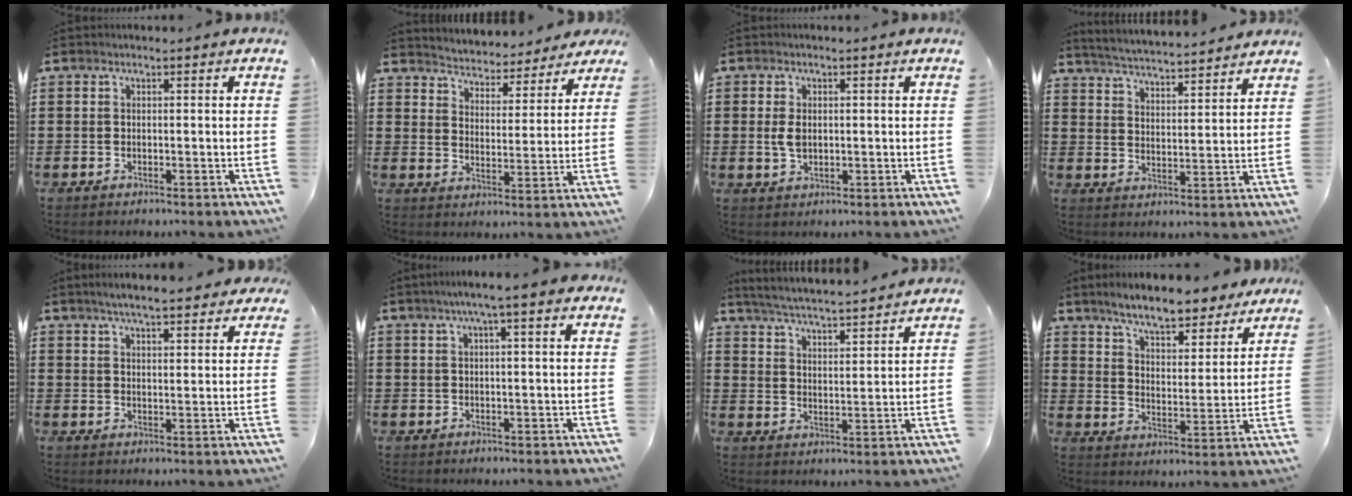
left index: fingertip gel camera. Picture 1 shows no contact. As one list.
[{"total": 3.9, "force": [3.9, -0.1, -0.4], "torque": [-0.019, -0.036, 0.062]}, {"total": 3.0, "force": [0.1, 1.7, 2.4], "torque": [-0.065, -0.001, -0.003]}, {"total": 3.9, "force": [3.8, -0.6, 0.4], "torque": [-0.028, -0.032, 0.061]}, {"total": 4.6, "force": [4.1, 0.6, 1.9], "torque": [-0.049, -0.006, 0.074]}, {"total": 3.6, "force": [1.9, -0.2, 3.0], "torque": [-0.062, 0.004, 0.032]}, {"total": 4.4, "force": [4.3, -0.6, 1.0], "torque": [-0.042, -0.034, 0.069]}, {"total": 7.5, "force": [6.8, 0.8, 3.2], "torque": [-0.088, -0.031, 0.119]}]